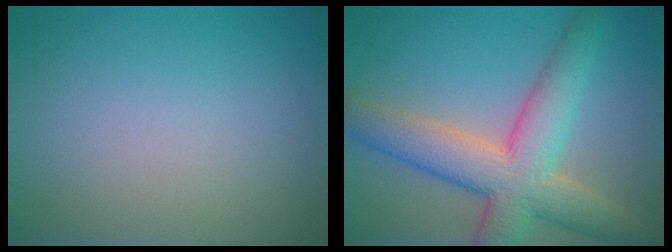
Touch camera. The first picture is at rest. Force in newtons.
{"total": 8.3, "press": 8.3, "slide": 0.5}